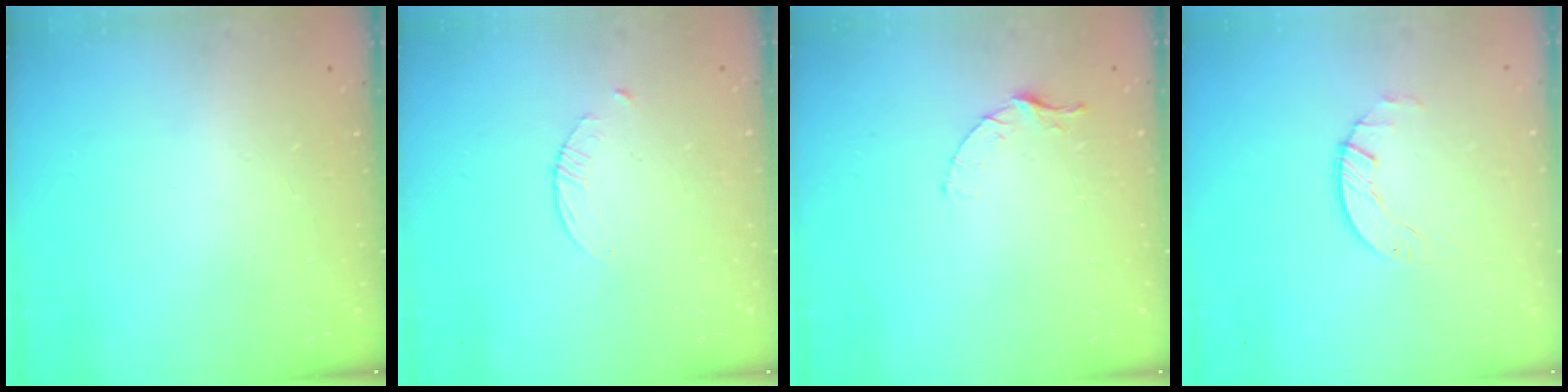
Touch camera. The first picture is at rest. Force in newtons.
{"total": 1.5, "press": 1.5, "slide": 0.2}
{"total": 3.6, "press": 3.6, "slide": 0.4}
{"total": 1.4, "press": 1.4, "slide": 0.2}